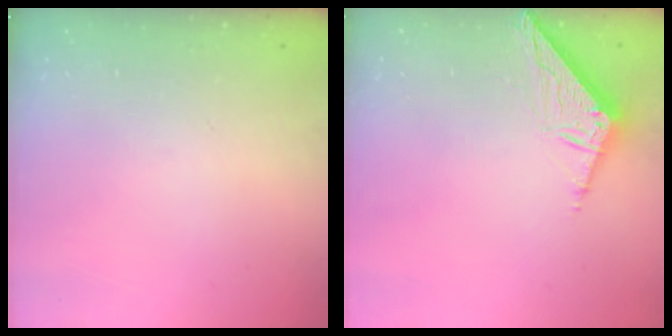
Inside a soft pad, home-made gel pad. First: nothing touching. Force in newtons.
{"total": 8.3, "press": 8.3, "slide": 0.5}